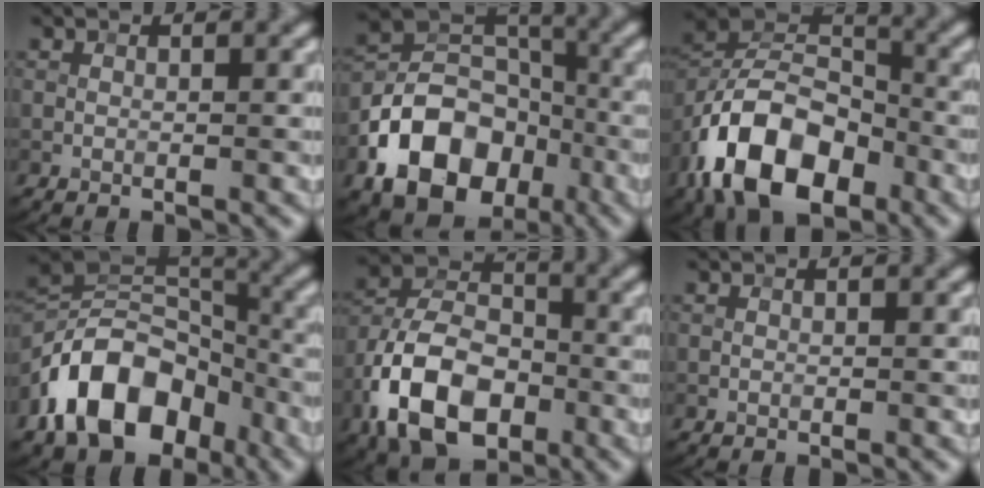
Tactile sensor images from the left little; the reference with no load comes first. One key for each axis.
{"total": 11.1, "fx": -4.9, "fy": 7.8, "fz": 6.1, "tx": -0.107, "ty": 0.003, "tz": -0.095}
{"total": 12.3, "fx": -6.0, "fy": 7.2, "fz": 7.9, "tx": -0.146, "ty": 0.005, "tz": -0.119}
{"total": 12.3, "fx": -6.3, "fy": 7.6, "fz": 7.3, "tx": -0.122, "ty": 0.010, "tz": -0.126}
{"total": 11.1, "fx": -5.1, "fy": 6.7, "fz": 7.3, "tx": -0.148, "ty": 0.003, "tz": -0.104}
{"total": 0.0}